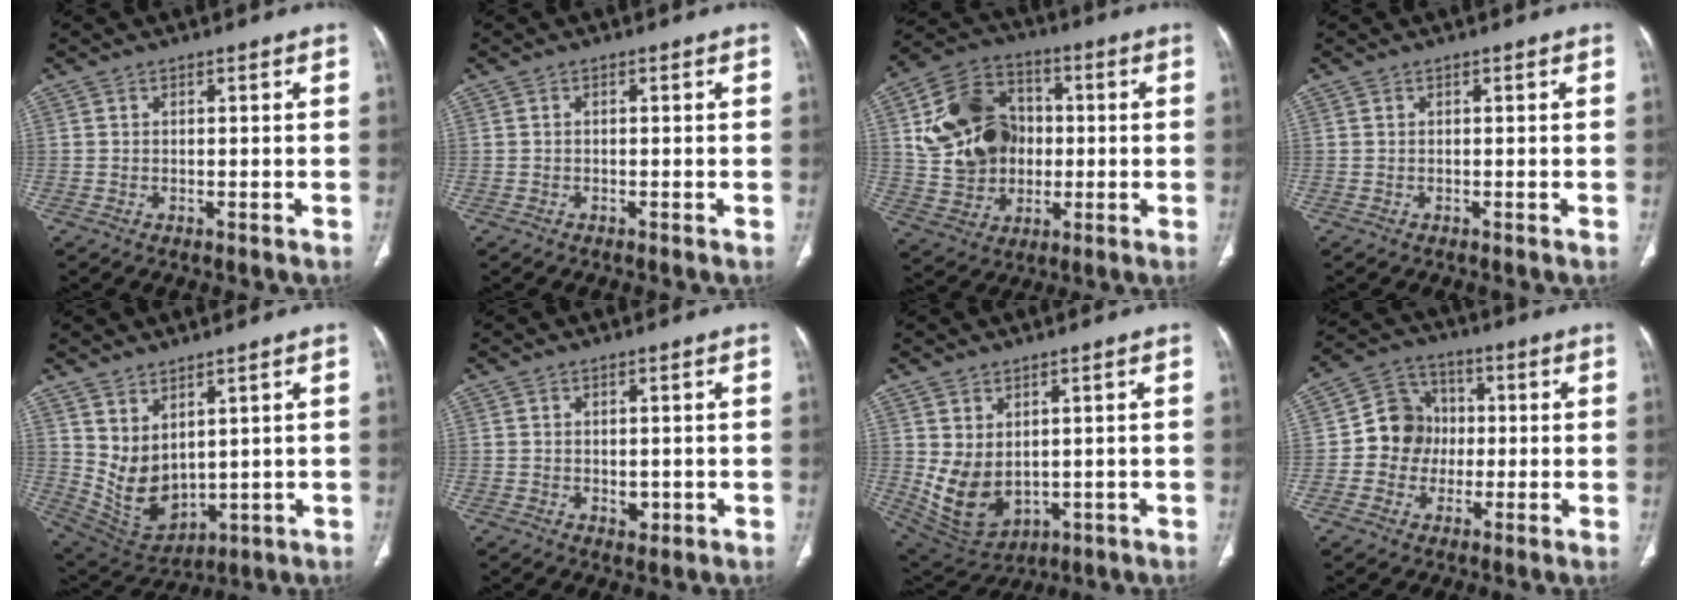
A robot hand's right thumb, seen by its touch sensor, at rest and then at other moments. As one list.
[{"total": 0.0}, {"total": 17.9, "force": [1.7, 14.3, 10.6], "torque": [-0.160, 0.014, 0.038]}, {"total": 0.0}, {"total": 9.4, "force": [3.3, 5.6, 6.8], "torque": [-0.104, -0.027, 0.097]}, {"total": 1.9, "force": [-0.2, 1.4, 1.3], "torque": [-0.011, -0.003, 0.003]}, {"total": 9.3, "force": [0.5, 6.4, 6.7], "torque": [-0.112, -0.012, 0.043]}, {"total": 9.6, "force": [-0.4, 8.9, 3.6], "torque": [-0.018, 0.022, -0.018]}]